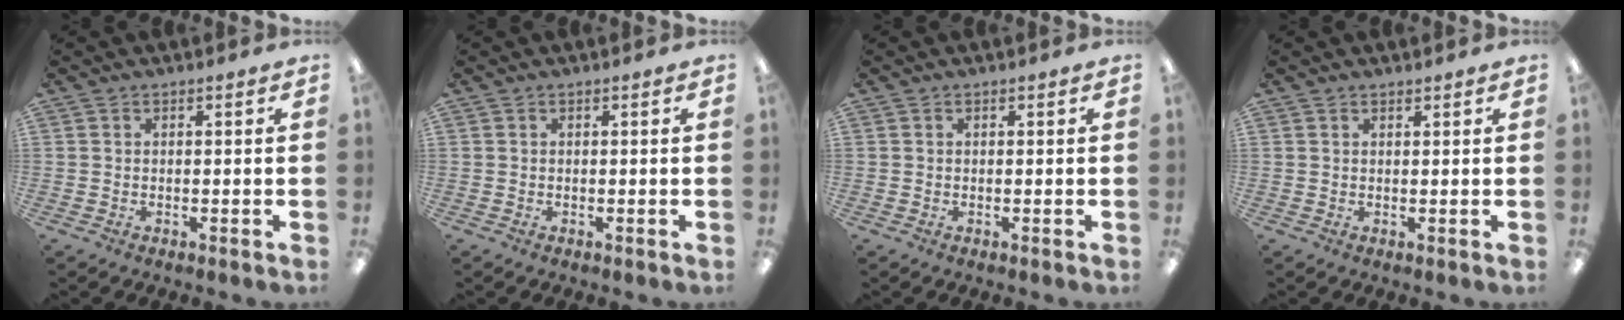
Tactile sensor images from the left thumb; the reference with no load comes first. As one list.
[{"total": 0.0}, {"total": 0.0}, {"total": 0.9, "force": [0.8, 0.2, 0.1], "torque": [-0.004, 0.000, 0.016]}]